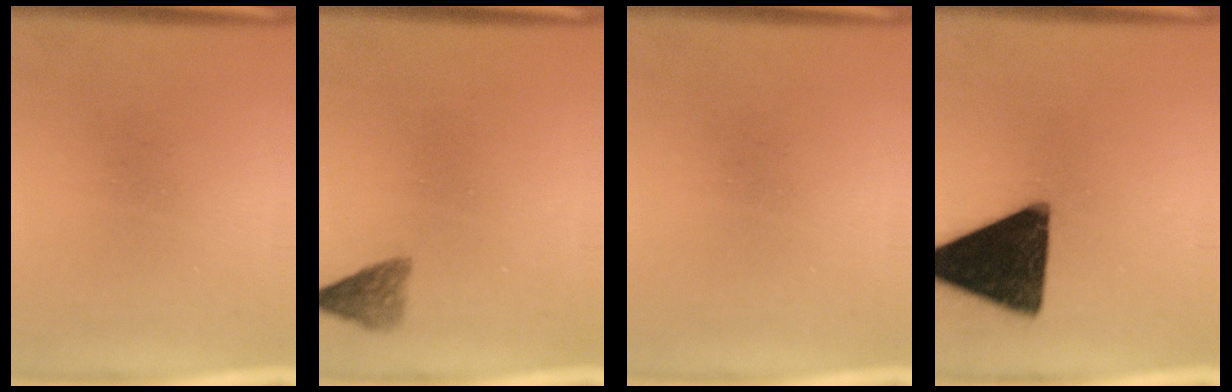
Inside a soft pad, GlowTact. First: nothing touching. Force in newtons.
{"total": 2.3}
{"total": 0.0}
{"total": 17.4}